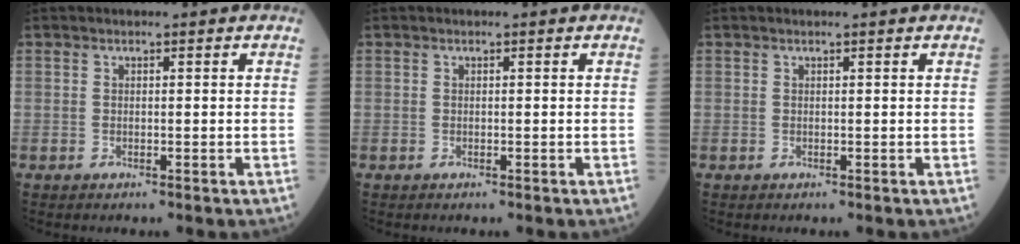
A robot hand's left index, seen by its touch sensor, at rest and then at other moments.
{"total": 0.0}
{"total": 0.6, "force": [0.6, -0.1, 0.3], "torque": [-0.008, 0.002, 0.012]}